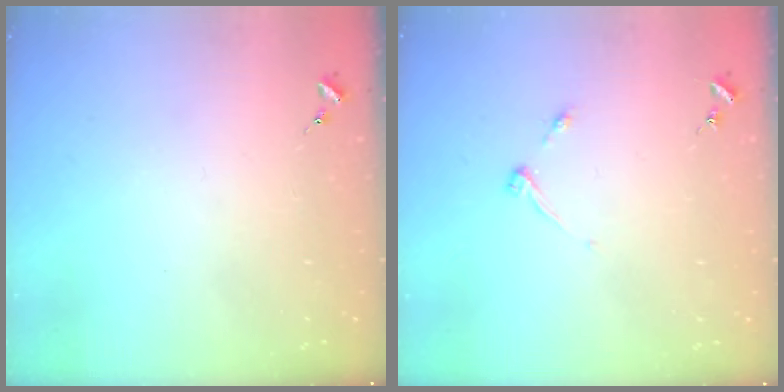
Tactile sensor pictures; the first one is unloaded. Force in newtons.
{"total": 4.0, "press": 4.0, "slide": 0.5}